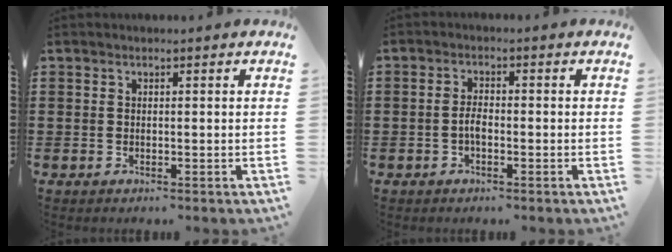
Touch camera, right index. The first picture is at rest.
{"total": 3.6, "force": [-1.3, 1.3, 3.1], "torque": [-0.070, 0.001, -0.028]}